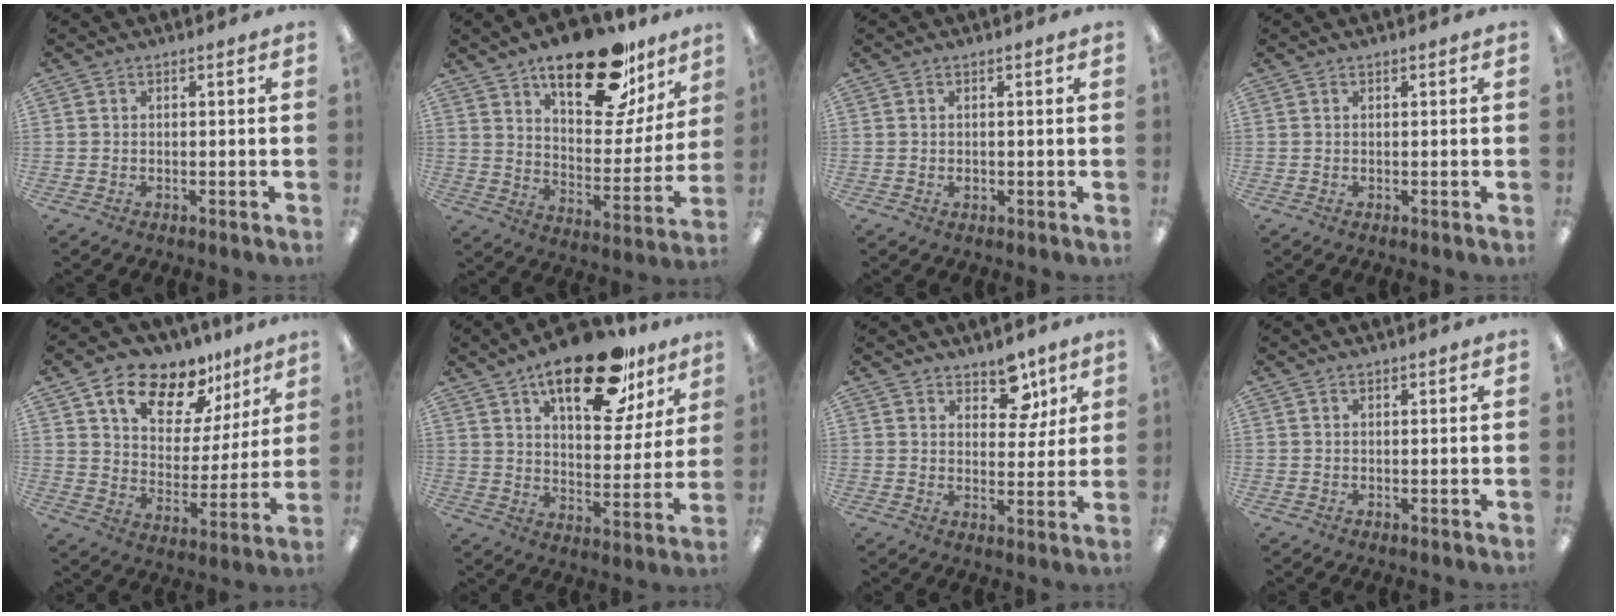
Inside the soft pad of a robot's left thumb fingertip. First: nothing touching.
{"total": 24.5, "force": [16.8, 10.3, 14.6], "torque": [-0.200, -0.097, 0.277]}
{"total": 0.8, "force": [0.0, 0.6, 0.6], "torque": [-0.012, 0.003, -0.001]}
{"total": 0.0}
{"total": 14.1, "force": [10.2, 7.8, 5.9], "torque": [-0.100, -0.063, 0.185]}
{"total": 21.7, "force": [14.2, 8.9, 13.8], "torque": [-0.203, -0.070, 0.230]}
{"total": 9.0, "force": [6.1, 5.1, 4.1], "torque": [-0.038, -0.032, 0.105]}
{"total": 0.6, "force": [0.5, 0.2, 0.2], "torque": [-0.005, 0.002, 0.009]}